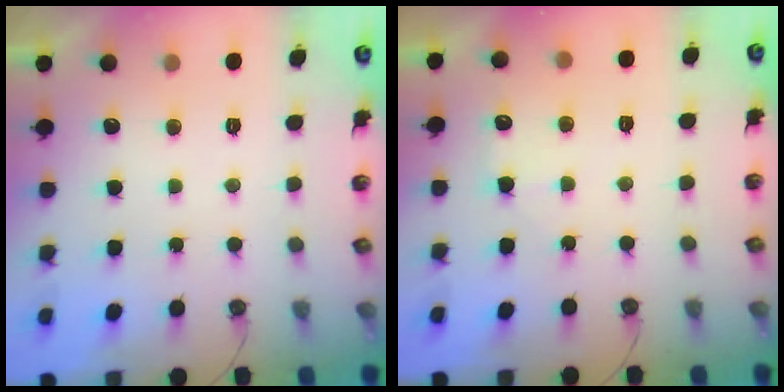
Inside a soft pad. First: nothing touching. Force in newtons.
{"total": 4.2, "press": 4.1, "slide": 0.5}